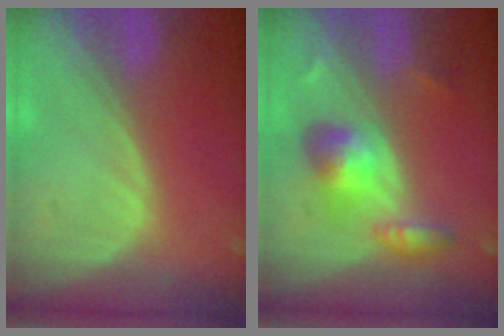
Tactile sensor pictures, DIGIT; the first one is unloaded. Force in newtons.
{"total": 5.7, "press": 5.7, "slide": 0.6}